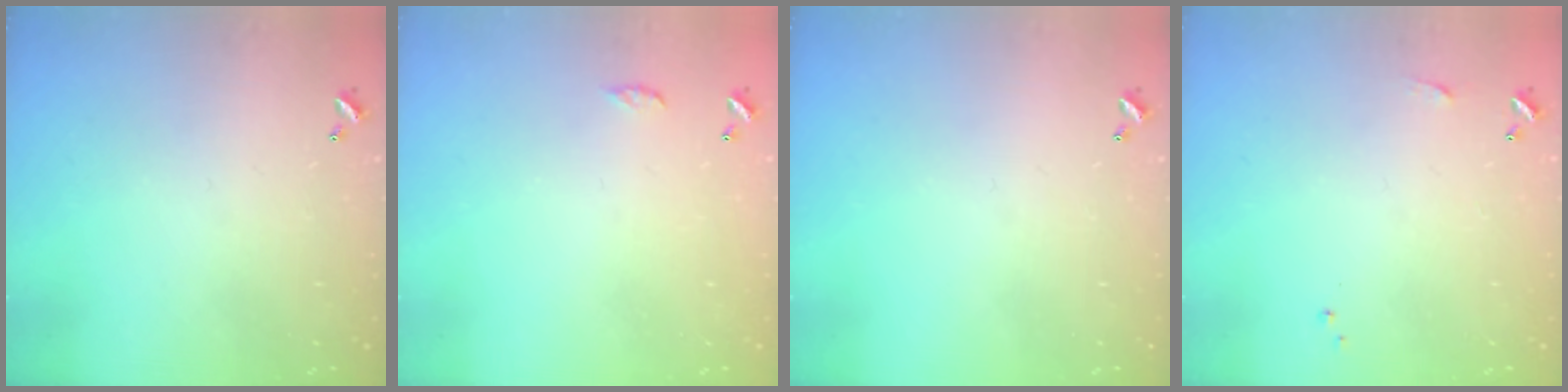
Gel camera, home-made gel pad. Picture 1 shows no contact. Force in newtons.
{"total": 3.0, "press": 3.0, "slide": 0.5}
{"total": 0.0}
{"total": 4.2, "press": 4.2, "slide": 0.6}